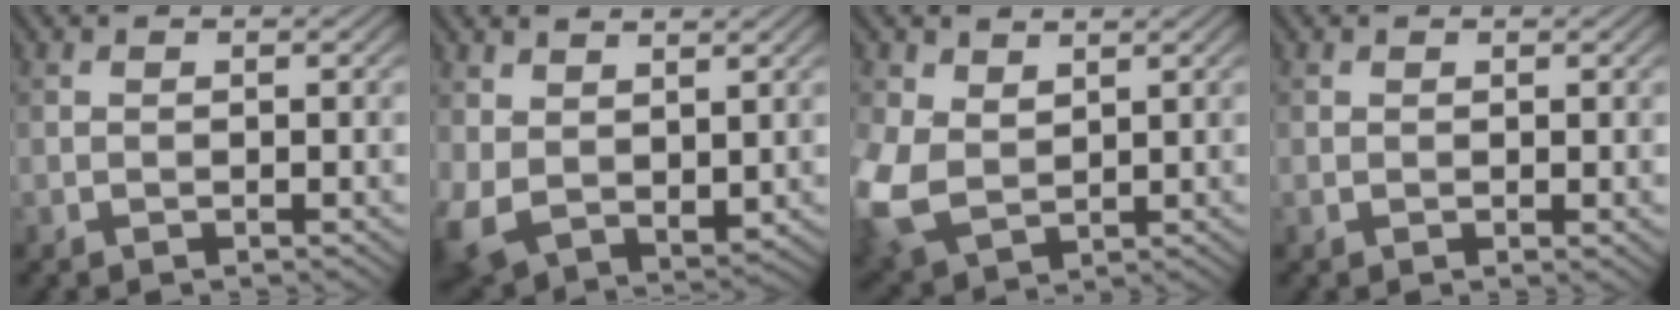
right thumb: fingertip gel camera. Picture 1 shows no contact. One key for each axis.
{"total": 7.0, "fx": 2.0, "fy": 4.8, "fz": 4.7, "tx": -0.144, "ty": -0.022, "tz": 0.058}
{"total": 8.6, "fx": 1.5, "fy": 6.2, "fz": 5.8, "tx": -0.189, "ty": -0.008, "tz": 0.035}
{"total": 0.6, "fx": 0.3, "fy": 0.3, "fz": 0.5, "tx": -0.006, "ty": -0.002, "tz": 0.005}